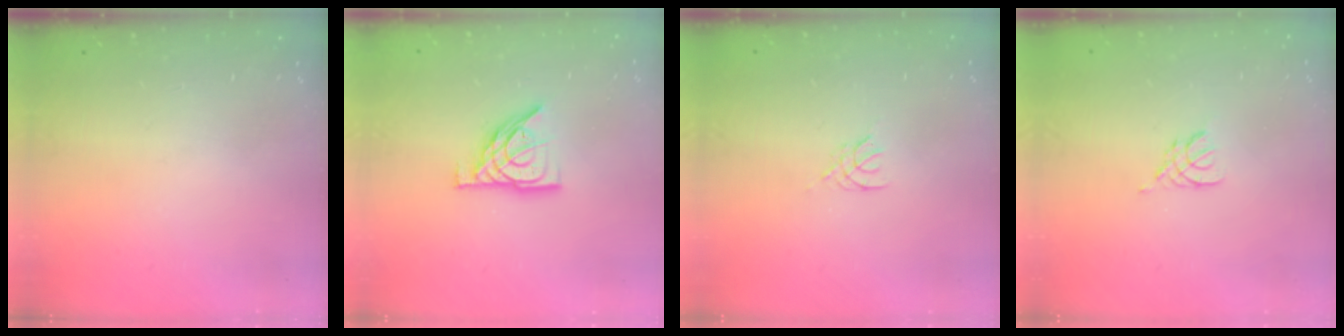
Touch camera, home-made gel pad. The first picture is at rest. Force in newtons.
{"total": 10.7, "press": 10.6, "slide": 1.2}
{"total": 2.0, "press": 1.9, "slide": 0.4}
{"total": 3.0, "press": 3.0, "slide": 0.6}